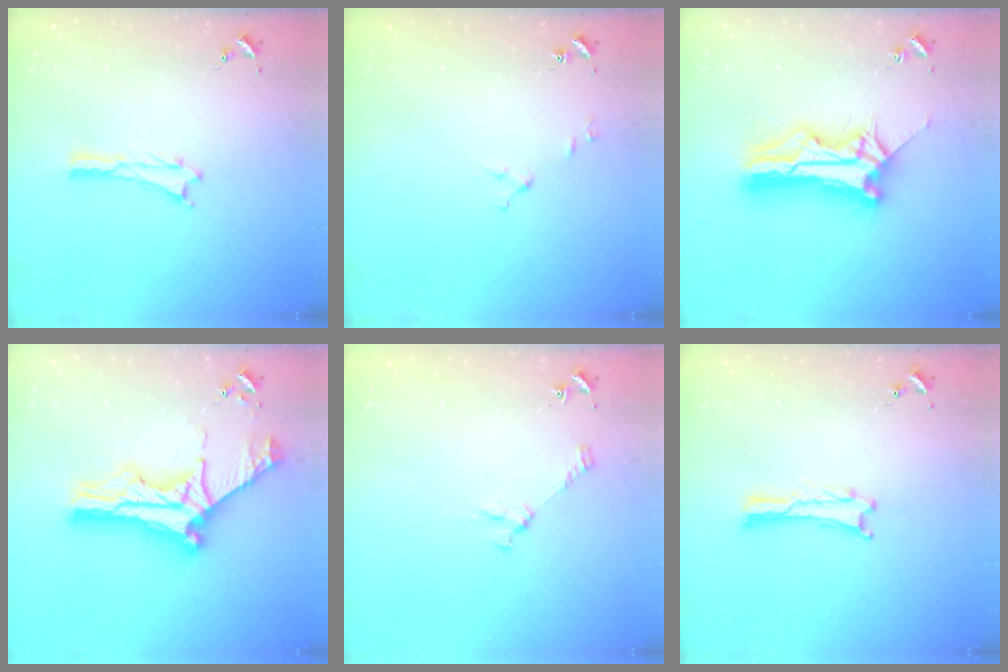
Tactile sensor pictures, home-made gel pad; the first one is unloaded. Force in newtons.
{"total": 2.6, "press": 2.6, "slide": 0.3}
{"total": 13.0, "press": 12.9, "slide": 1.2}
{"total": 10.9, "press": 10.9, "slide": 1.1}
{"total": 3.1, "press": 3.1, "slide": 0.2}
{"total": 0.0}